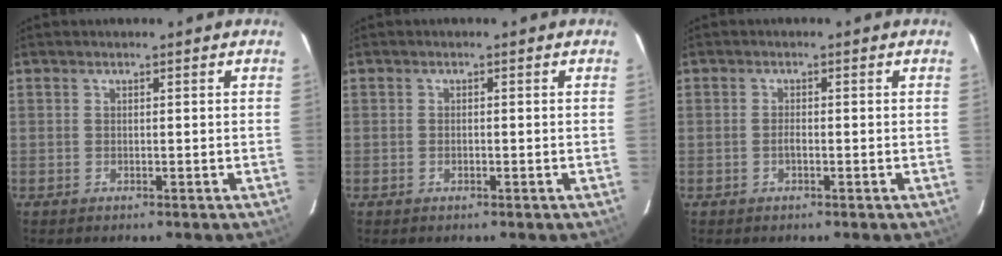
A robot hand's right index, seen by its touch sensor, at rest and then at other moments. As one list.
[{"total": 0.6, "force": [-0.3, 0.3, 0.4], "torque": [-0.007, 0.001, -0.005]}, {"total": 1.0, "force": [-0.4, 0.3, 0.8], "torque": [-0.015, 0.002, -0.008]}]